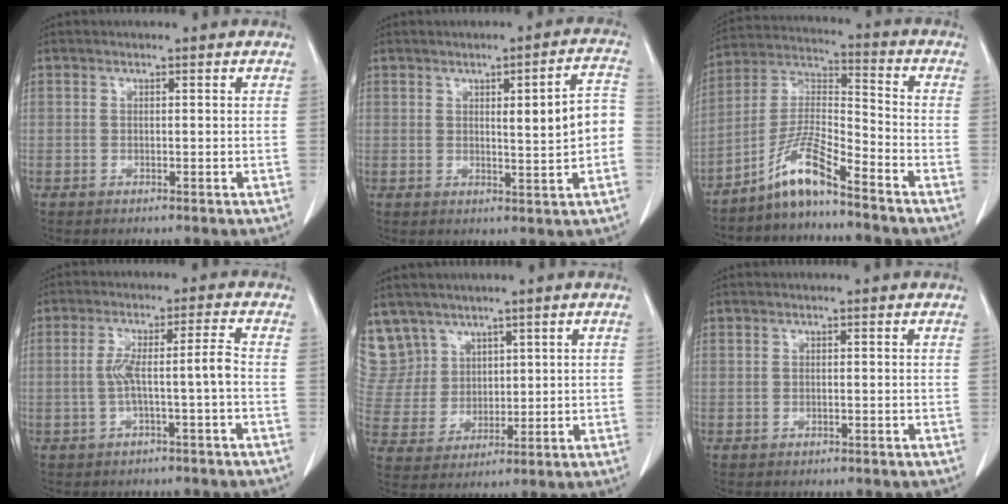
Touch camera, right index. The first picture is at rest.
{"total": 7.4, "force": [0.1, 1.0, 7.3], "torque": [-0.094, 0.015, 0.004]}
{"total": 9.1, "force": [-6.9, 0.4, 5.8], "torque": [-0.122, 0.005, -0.138]}
{"total": 5.3, "force": [-1.1, -0.4, 5.2], "torque": [-0.100, 0.022, -0.016]}
{"total": 9.7, "force": [6.8, 7.0, 0.3], "torque": [-0.018, 0.020, 0.157]}
{"total": 0.0}